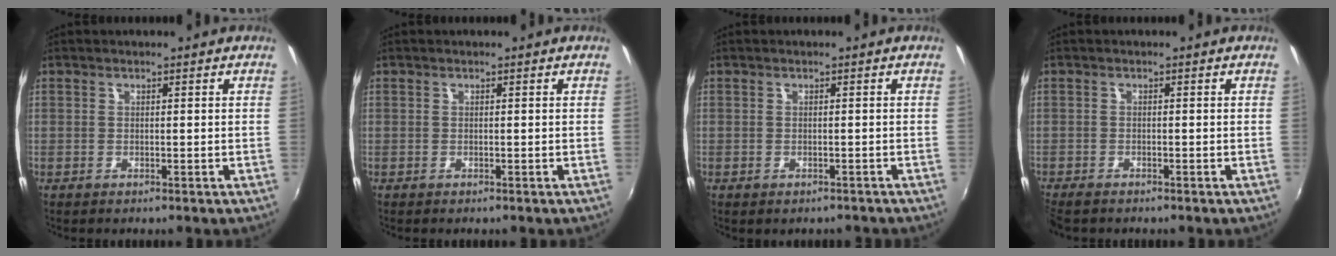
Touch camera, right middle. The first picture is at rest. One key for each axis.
{"total": 0.0}
{"total": 1.8, "fx": -1.4, "fy": 0.8, "fz": 0.7, "tx": -0.015, "ty": -0.006, "tz": -0.016}
{"total": 2.8, "fx": -2.5, "fy": 0.8, "fz": 1.2, "tx": -0.031, "ty": -0.015, "tz": -0.048}